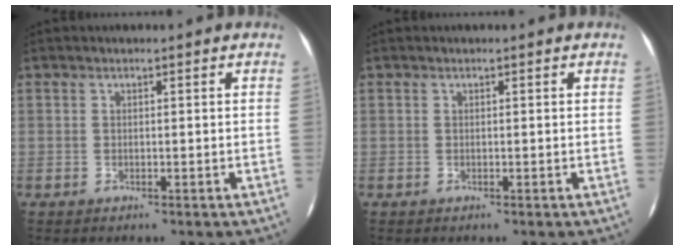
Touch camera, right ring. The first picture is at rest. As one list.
[{"total": 0.0}]